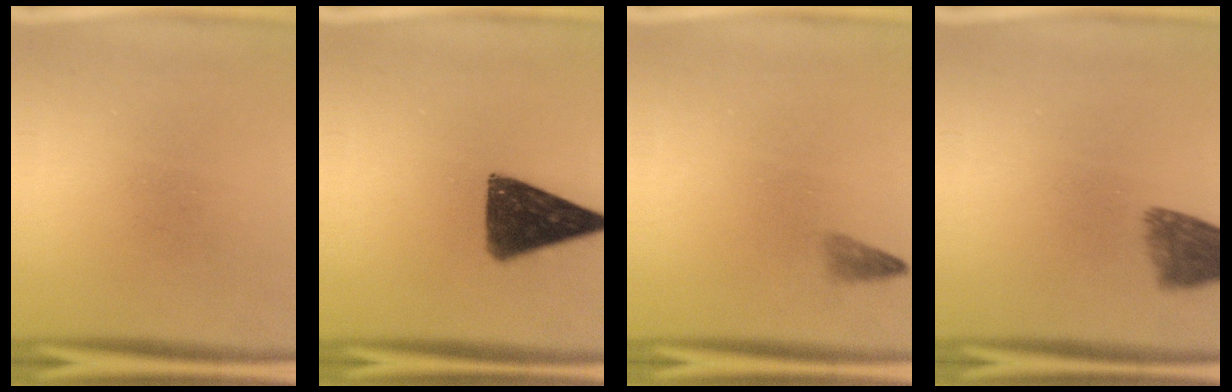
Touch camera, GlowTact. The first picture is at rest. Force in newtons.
{"total": 12.3}
{"total": 1.2}
{"total": 5.8}